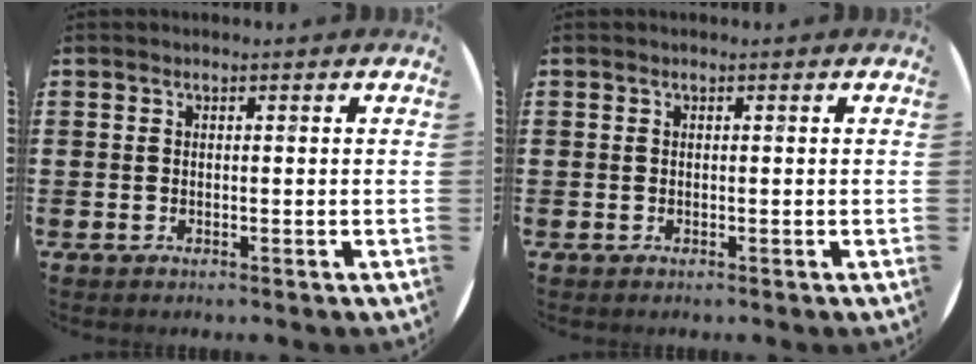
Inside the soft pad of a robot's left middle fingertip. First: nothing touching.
{"total": 0.0}